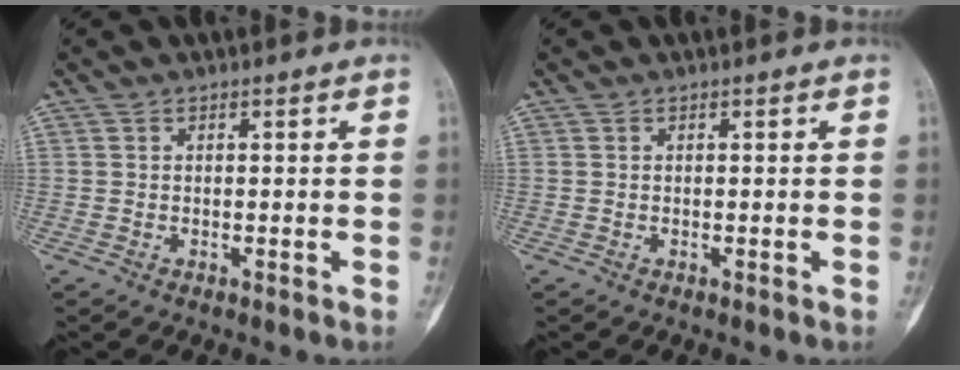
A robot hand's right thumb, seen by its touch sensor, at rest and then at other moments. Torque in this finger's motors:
{"motor_torque": [-0.29, 0.33, 0.11, -0.11, 0.00]}